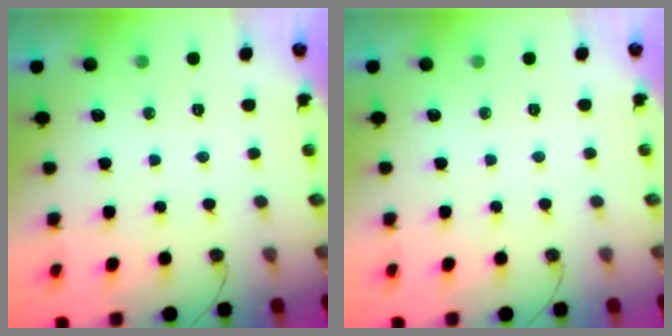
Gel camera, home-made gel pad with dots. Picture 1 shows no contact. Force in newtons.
{"total": 0.0}